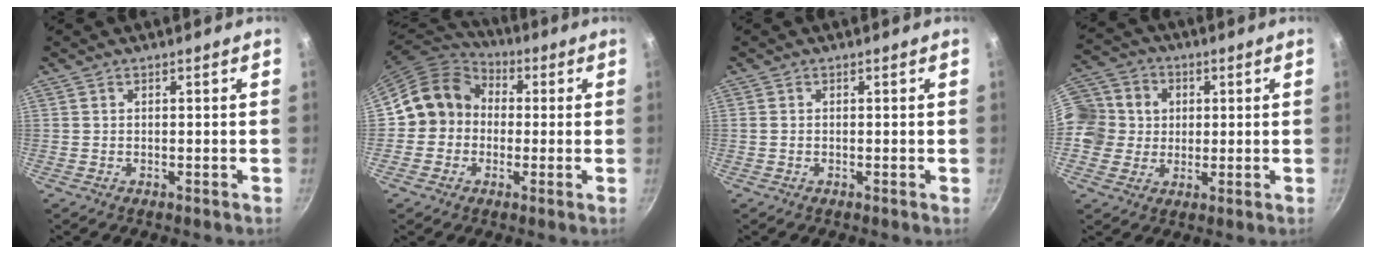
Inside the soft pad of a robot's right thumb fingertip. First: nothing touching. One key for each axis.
{"total": 12.0, "fx": 0.3, "fy": 10.8, "fz": 5.2, "tx": -0.054, "ty": 0.032, "tz": -0.016}
{"total": 0.6, "fx": -0.1, "fy": 0.4, "fz": 0.5, "tx": -0.010, "ty": 0.001, "tz": -0.004}
{"total": 14.8, "fx": 2.1, "fy": 13.4, "fz": 5.9, "tx": -0.118, "ty": 0.023, "tz": 0.030}